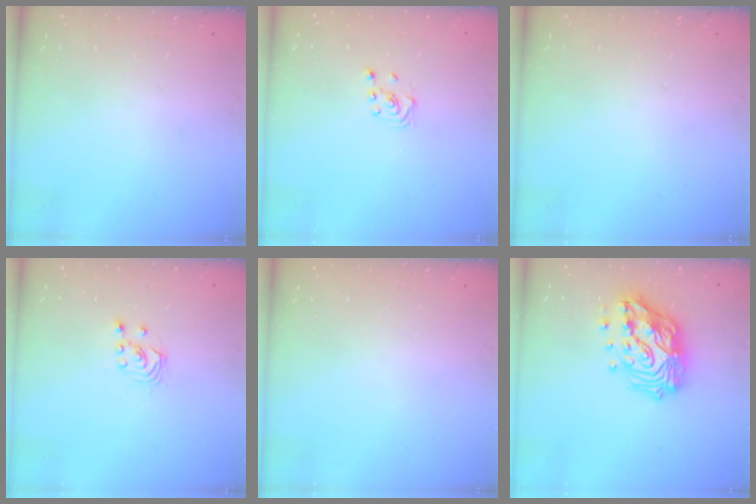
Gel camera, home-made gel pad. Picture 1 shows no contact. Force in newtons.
{"total": 1.9, "press": 1.8, "slide": 0.6}
{"total": 0.0}
{"total": 1.7, "press": 1.7, "slide": 0.2}
{"total": 0.0}
{"total": 18.5, "press": 18.4, "slide": 2.2}